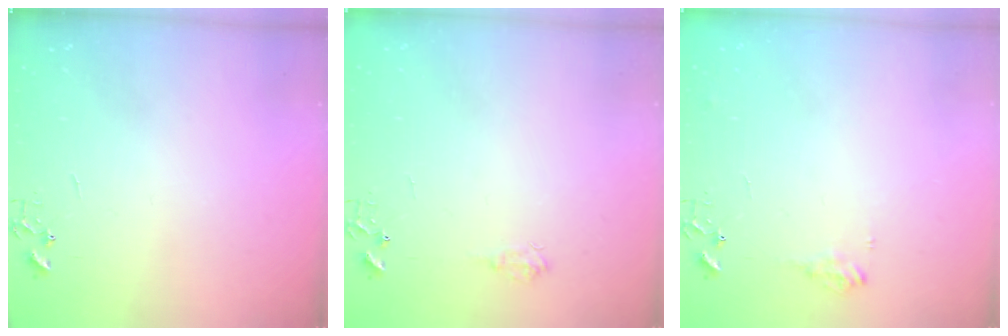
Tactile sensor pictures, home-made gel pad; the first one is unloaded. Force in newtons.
{"total": 6.1, "press": 6.1, "slide": 0.8}
{"total": 7.7, "press": 7.7, "slide": 0.3}